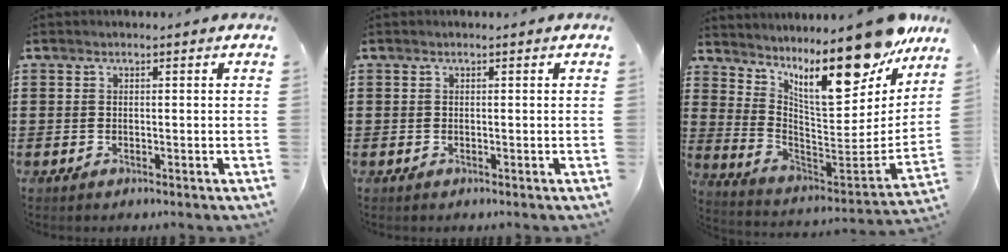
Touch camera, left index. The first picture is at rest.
{"total": 0.0}
{"total": 14.9, "force": [10.9, 2.9, 9.7], "torque": [-0.175, -0.082, 0.180]}